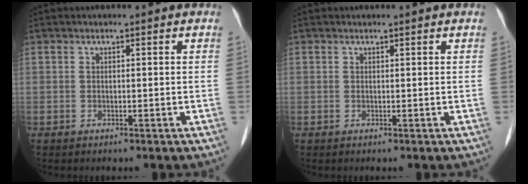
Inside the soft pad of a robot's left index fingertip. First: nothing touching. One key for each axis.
{"total": 0.6, "fx": 0.5, "fy": 0.0, "fz": 0.2, "tx": -0.005, "ty": 0.001, "tz": 0.009}